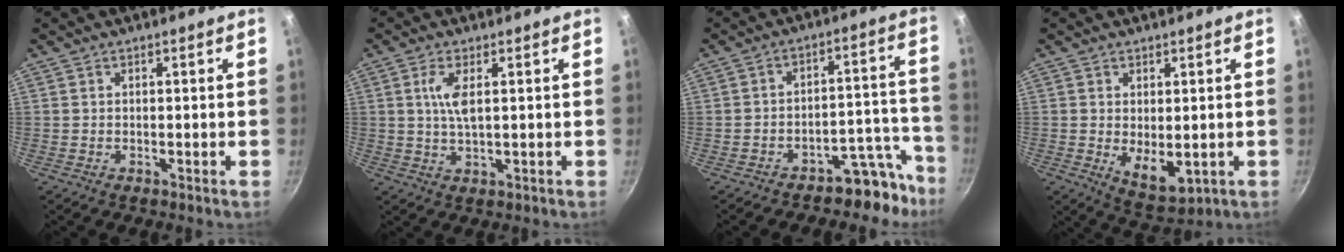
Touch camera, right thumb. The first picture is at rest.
{"total": 4.8, "force": [1.0, 1.6, 4.4], "torque": [-0.095, 0.000, 0.021]}
{"total": 9.8, "force": [-7.7, 5.0, 3.3], "torque": [0.035, 0.098, -0.107]}
{"total": 6.9, "force": [-0.2, 3.7, 5.8], "torque": [-0.078, -0.022, 0.012]}